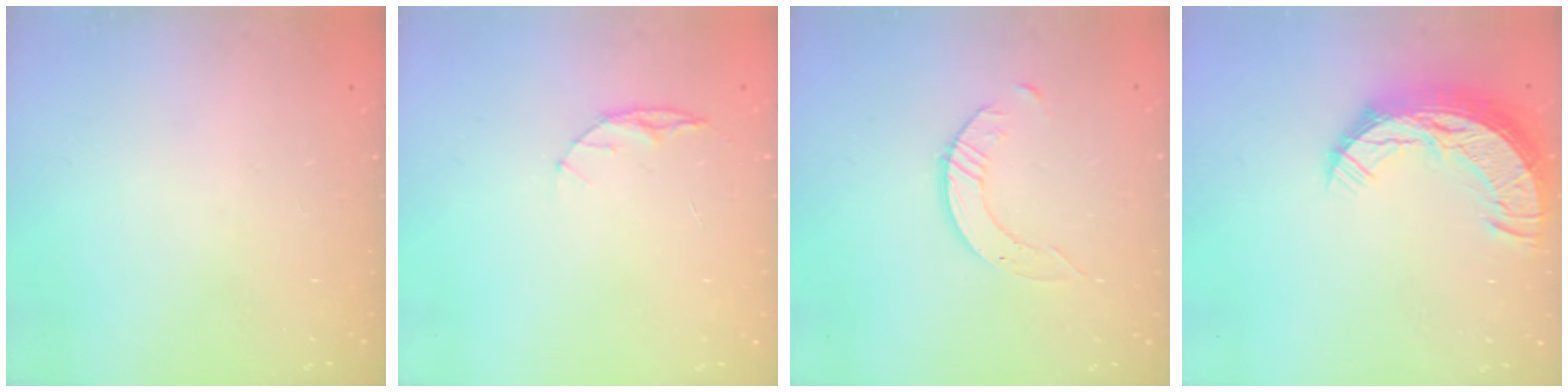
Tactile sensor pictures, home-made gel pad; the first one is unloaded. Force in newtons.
{"total": 5.1, "press": 5.1, "slide": 0.6}
{"total": 3.7, "press": 3.7, "slide": 0.4}
{"total": 13.5, "press": 13.4, "slide": 1.2}